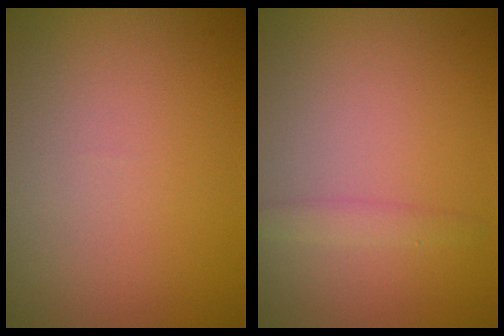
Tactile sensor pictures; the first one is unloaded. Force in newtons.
{"total": 1.3, "press": 1.3, "slide": 0.1}